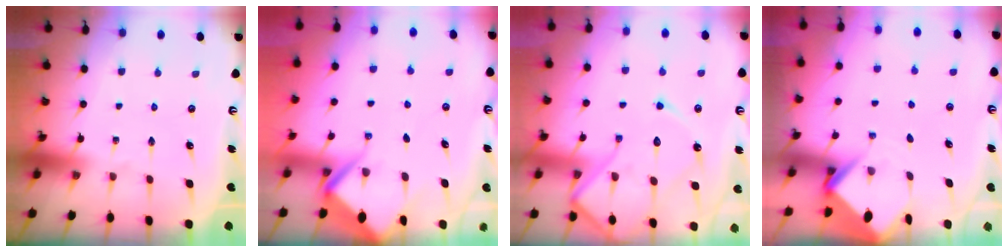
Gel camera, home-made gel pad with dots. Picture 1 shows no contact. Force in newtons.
{"total": 5.4, "press": 5.4, "slide": 0.4}
{"total": 14.8, "press": 14.7, "slide": 1.4}
{"total": 3.8, "press": 3.8, "slide": 0.2}